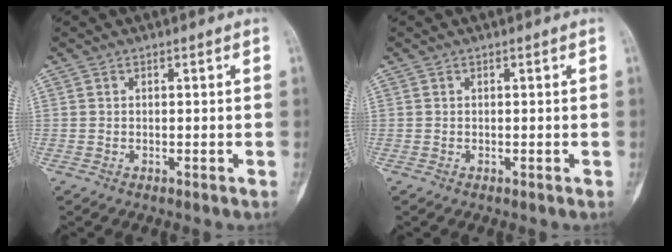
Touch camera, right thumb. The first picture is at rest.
{"total": 0.0}